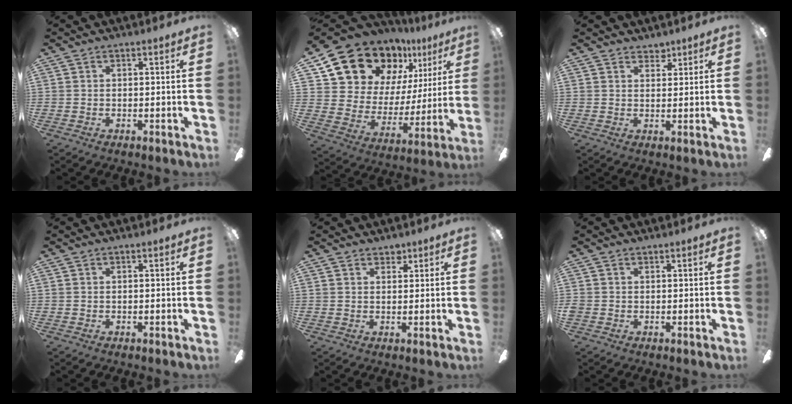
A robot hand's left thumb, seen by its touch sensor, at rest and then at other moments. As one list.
[{"total": 17.7, "force": [13.9, 9.5, 5.5], "torque": [-0.124, -0.107, 0.266]}, {"total": 2.9, "force": [2.4, 1.5, 0.4], "torque": [0.001, -0.015, 0.044]}, {"total": 0.0}, {"total": 2.5, "force": [2.0, 1.4, 0.5], "torque": [0.002, -0.008, 0.035]}, {"total": 0.7, "force": [0.3, 0.6, -0.1], "torque": [0.002, 0.002, 0.004]}]